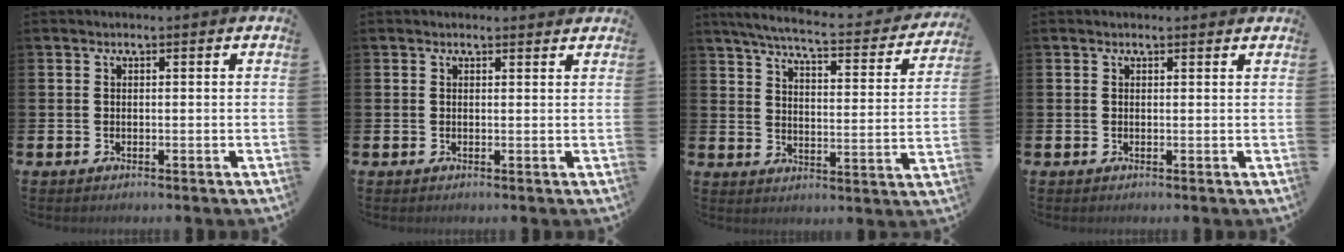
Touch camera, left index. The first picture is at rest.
{"total": 0.9, "force": [0.9, 0.3, 0.1], "torque": [0.007, 0.000, 0.014]}
{"total": 5.6, "force": [5.0, 0.6, 2.5], "torque": [-0.074, -0.040, 0.077]}
{"total": 0.7, "force": [0.6, 0.2, 0.2], "torque": [0.007, -0.003, 0.009]}